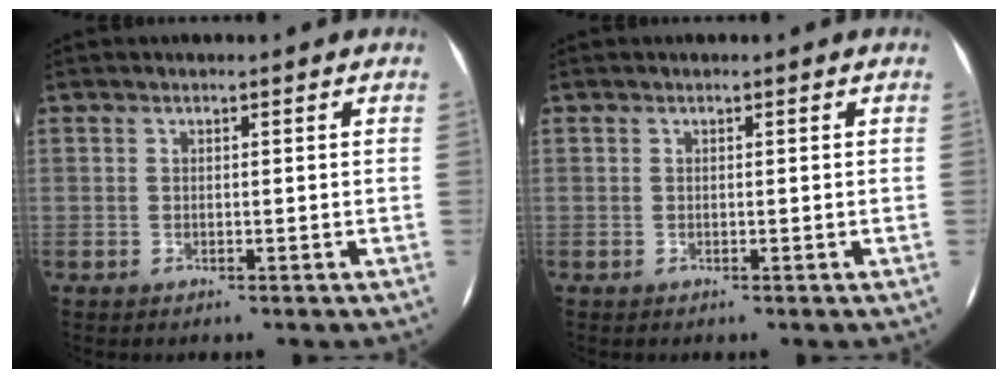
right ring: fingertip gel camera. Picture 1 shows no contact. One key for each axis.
{"total": 0.0}